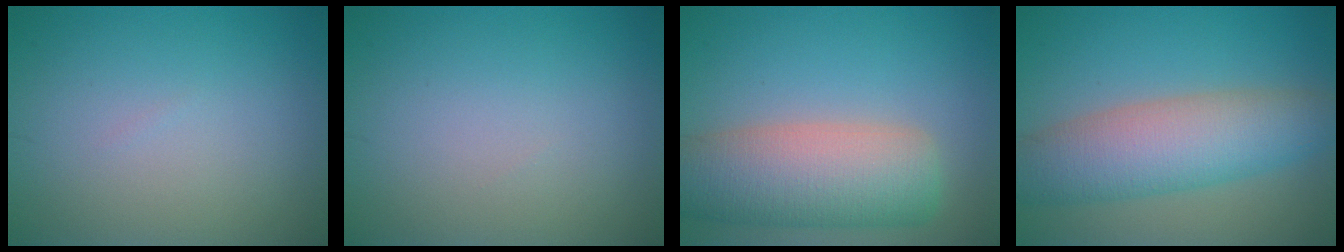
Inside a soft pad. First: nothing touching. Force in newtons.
{"total": 0.0}
{"total": 8.6, "press": 8.6, "slide": 0.8}
{"total": 7.5, "press": 7.5, "slide": 0.5}